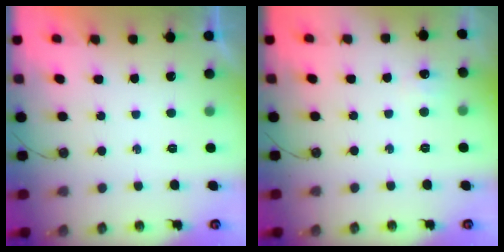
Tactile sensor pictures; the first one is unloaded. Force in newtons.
{"total": 5.5, "press": 5.4, "slide": 0.7}